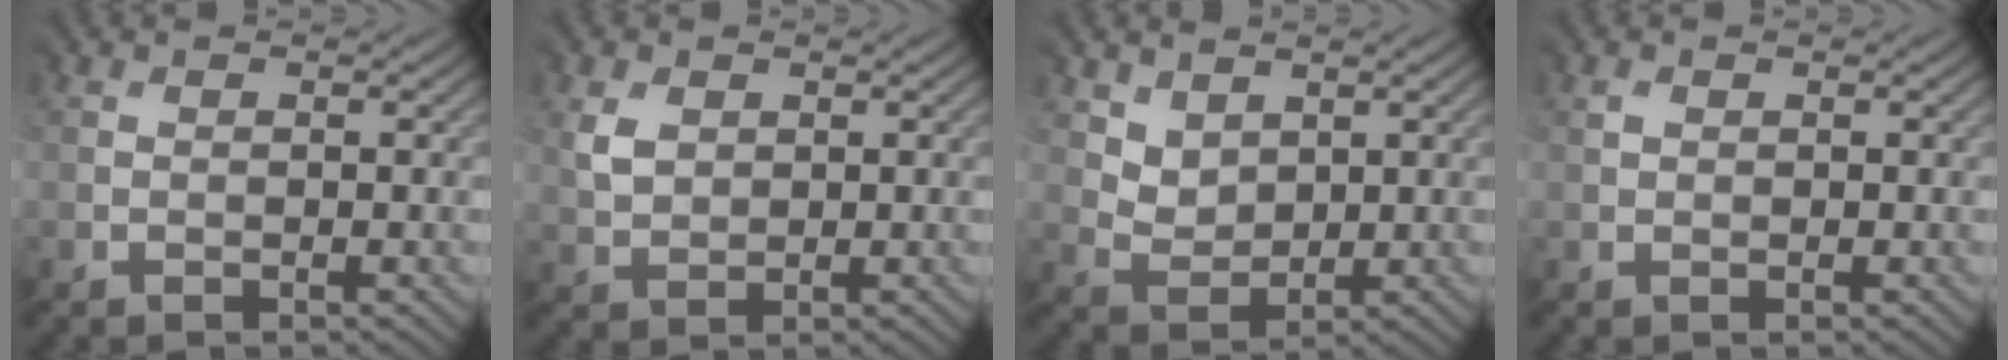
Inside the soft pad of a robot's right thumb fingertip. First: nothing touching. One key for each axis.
{"total": 2.0, "fx": 1.1, "fy": 1.6, "fz": 0.1, "tx": -0.018, "ty": 0.000, "tz": 0.023}
{"total": 2.9, "fx": 2.3, "fy": 1.8, "fz": -0.1, "tx": -0.023, "ty": -0.009, "tz": 0.043}
{"total": 0.9, "fx": 0.7, "fy": 0.5, "fz": -0.1, "tx": 0.000, "ty": -0.002, "tz": 0.010}